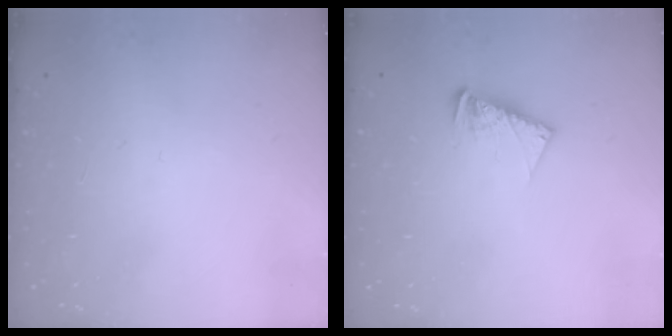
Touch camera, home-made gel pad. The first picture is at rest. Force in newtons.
{"total": 8.7, "press": 8.6, "slide": 0.8}